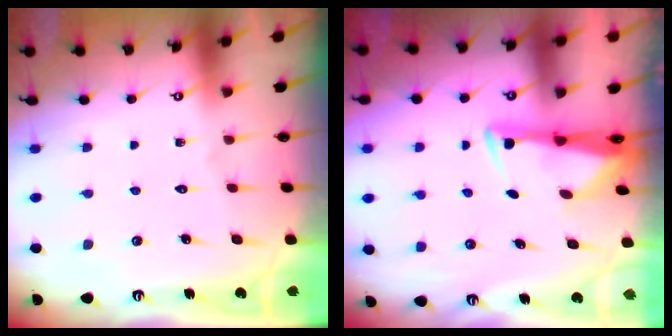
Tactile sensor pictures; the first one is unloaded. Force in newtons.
{"total": 2.9, "press": 2.7, "slide": 0.9}